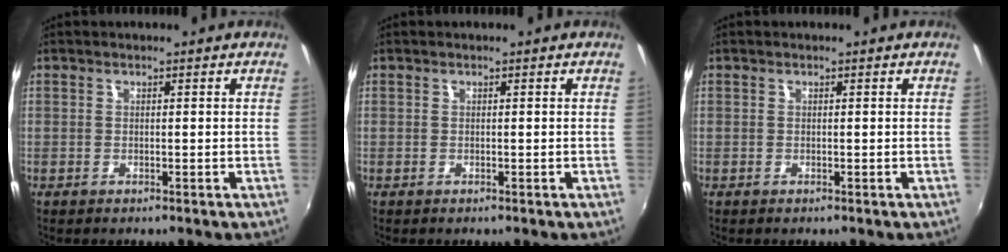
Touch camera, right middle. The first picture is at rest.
{"total": 0.0}
{"total": 0.0}